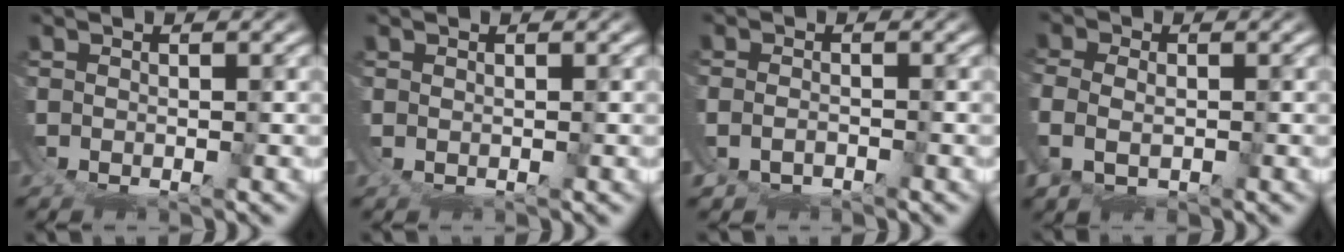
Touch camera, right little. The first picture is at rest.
{"total": 0.9, "force": [0.7, -0.4, -0.2], "torque": [0.005, 0.002, 0.011]}
{"total": 2.9, "force": [-1.4, 2.5, 0.4], "torque": [-0.030, -0.018, -0.019]}
{"total": 3.2, "force": [0.1, 2.5, 2.0], "torque": [-0.060, -0.013, 0.010]}